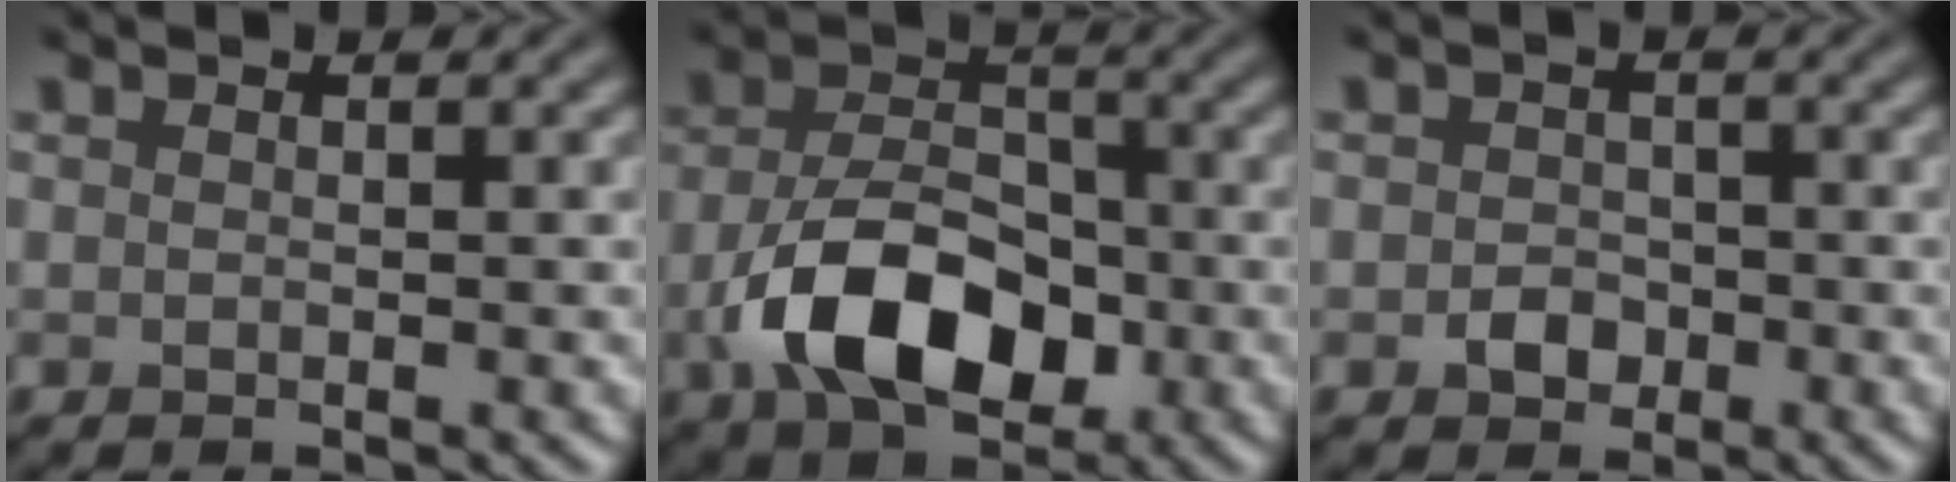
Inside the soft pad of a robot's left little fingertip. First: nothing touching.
{"total": 8.5, "force": [-2.9, 5.3, 6.0], "torque": [-0.118, -0.001, -0.054]}
{"total": 1.8, "force": [-0.7, 1.5, 0.8], "torque": [-0.008, -0.001, -0.016]}